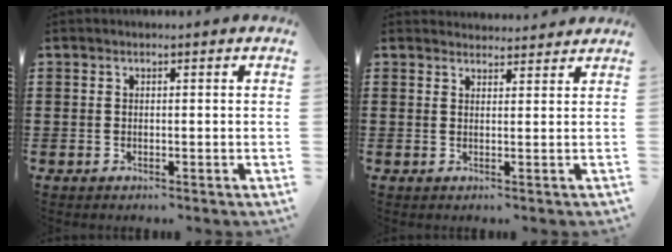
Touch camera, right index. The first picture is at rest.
{"total": 1.8, "force": [1.8, 0.0, -0.4], "torque": [0.004, 0.000, 0.036]}